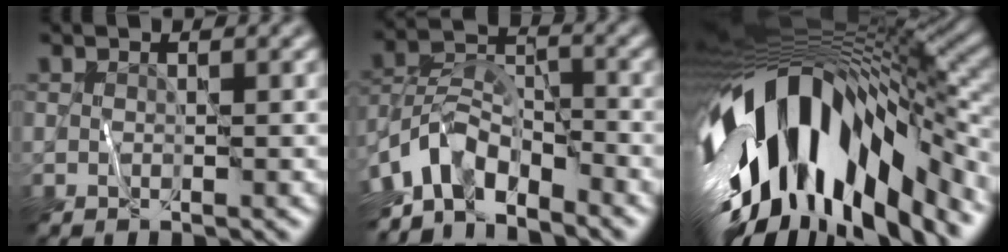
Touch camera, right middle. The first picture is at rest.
{"total": 6.4, "force": [-4.5, 3.0, 3.3], "torque": [-0.045, 0.001, -0.097]}
{"total": 16.8, "force": [-4.4, 7.7, 14.3], "torque": [-0.257, -0.029, -0.065]}